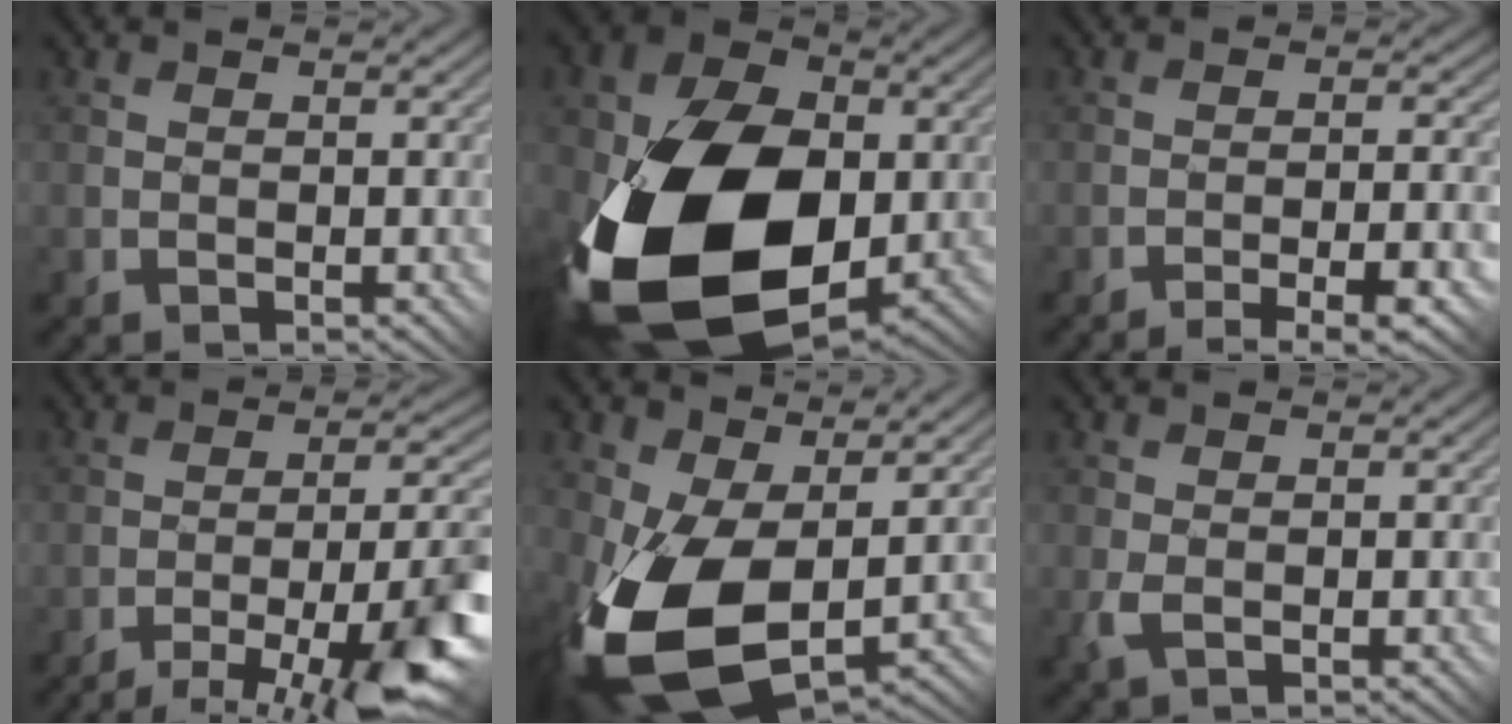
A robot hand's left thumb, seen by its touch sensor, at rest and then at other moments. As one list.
[{"total": 20.0, "force": [-3.5, 13.4, 14.4], "torque": [-0.311, -0.070, -0.031]}, {"total": 6.6, "force": [-4.4, 0.8, 4.9], "torque": [-0.078, 0.016, -0.059]}, {"total": 11.1, "force": [-6.6, 1.7, 8.7], "torque": [-0.131, 0.007, -0.105]}, {"total": 12.6, "force": [-1.3, 6.9, 10.5], "torque": [-0.251, -0.032, -0.015]}, {"total": 2.0, "force": [-0.4, 1.2, 1.5], "torque": [-0.036, -0.006, -0.011]}]